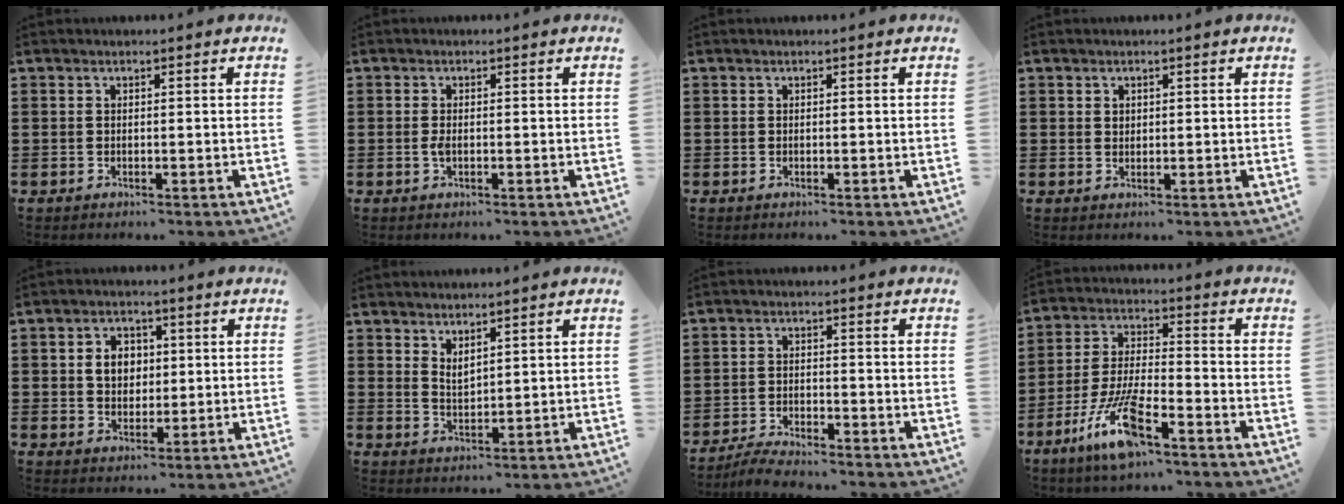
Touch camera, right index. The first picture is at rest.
{"total": 1.4, "force": [-0.2, 0.6, 1.2], "torque": [-0.024, 0.000, -0.005]}
{"total": 0.0}
{"total": 1.1, "force": [0.6, 0.8, 0.3], "torque": [-0.008, 0.003, 0.012]}
{"total": 4.6, "force": [0.6, 3.7, 2.7], "torque": [-0.057, 0.012, 0.006]}
{"total": 2.2, "force": [2.1, 0.6, 0.5], "torque": [-0.014, 0.003, 0.039]}
{"total": 3.4, "force": [-3.3, 0.1, 0.5], "torque": [-0.013, 0.005, -0.069]}
{"total": 10.8, "force": [-6.8, 2.2, 8.2], "torque": [-0.187, -0.003, -0.133]}